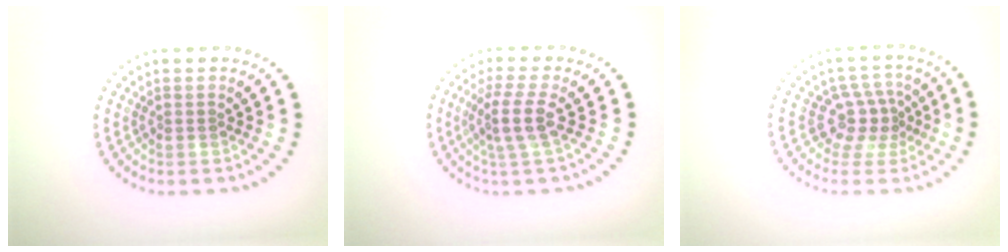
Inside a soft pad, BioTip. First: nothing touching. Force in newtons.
{"total": 3.1, "press": 2.5, "slide": 1.9}
{"total": 3.1, "press": 2.4, "slide": 2.0}